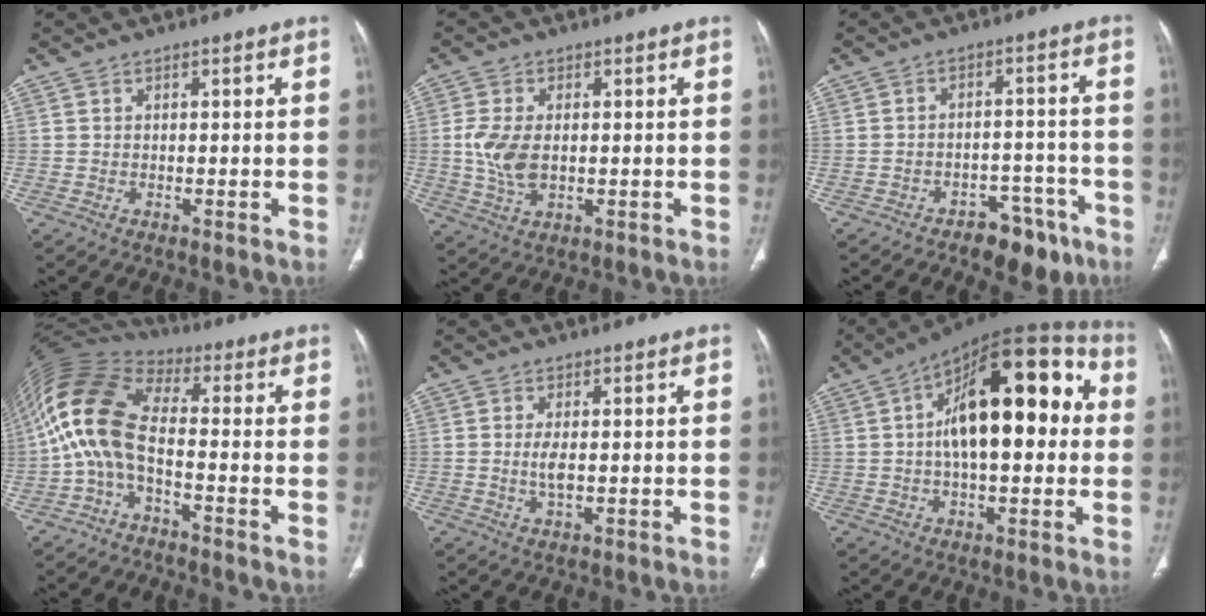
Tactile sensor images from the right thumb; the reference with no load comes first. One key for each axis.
{"total": 7.3, "fx": 0.1, "fy": 4.3, "fz": 5.9, "tx": -0.133, "ty": -0.003, "tz": 0.006}
{"total": 8.5, "fx": -5.8, "fy": 4.6, "fz": 4.2, "tx": -0.030, "ty": 0.046, "tz": -0.077}
{"total": 12.8, "fx": -2.5, "fy": 6.0, "fz": 11.0, "tx": -0.236, "ty": 0.064, "tz": -0.064}
{"total": 3.1, "fx": 0.0, "fy": 1.1, "fz": 2.9, "tx": -0.065, "ty": -0.007, "tz": 0.000}
{"total": 23.4, "fx": 3.0, "fy": 10.7, "fz": 20.6, "tx": -0.289, "ty": 0.037, "tz": 0.032}